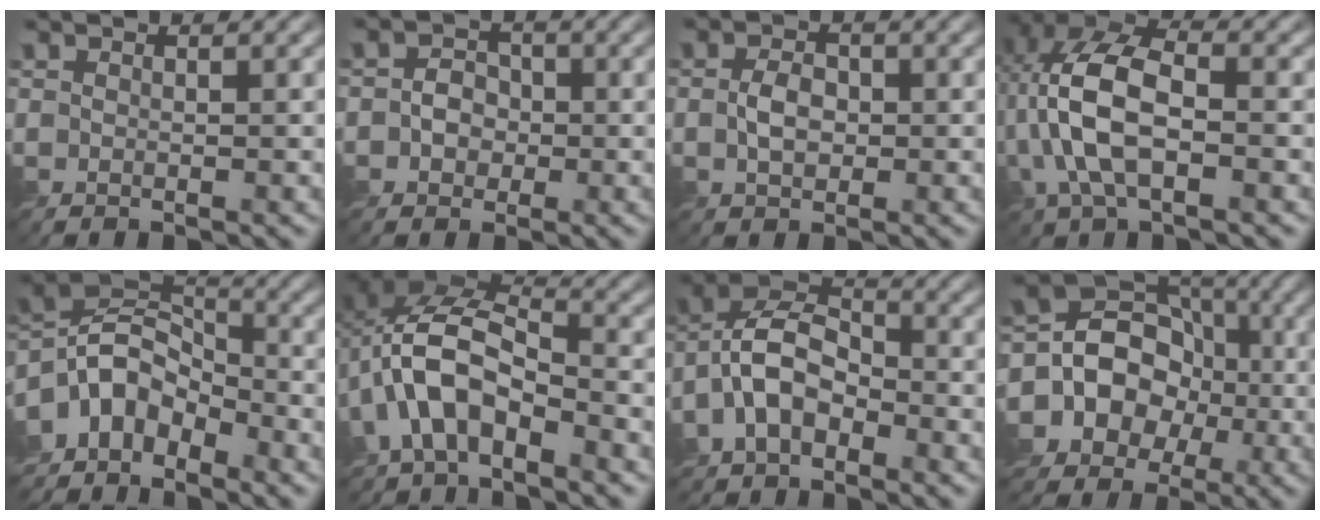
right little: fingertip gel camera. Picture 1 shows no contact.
{"total": 2.6, "force": [-0.3, 2.2, 1.2], "torque": [-0.003, 0.004, -0.016]}
{"total": 2.5, "force": [-0.2, 1.7, 1.8], "torque": [-0.037, 0.002, -0.005]}
{"total": 8.6, "force": [-0.9, 4.4, 7.4], "torque": [-0.166, 0.019, -0.021]}
{"total": 7.2, "force": [-4.9, 3.8, 3.6], "torque": [-0.067, 0.008, -0.105]}
{"total": 8.4, "force": [-3.0, 4.5, 6.5], "torque": [-0.134, 0.014, -0.066]}
{"total": 5.8, "force": [-2.6, 3.3, 4.0], "torque": [-0.082, 0.019, -0.058]}
{"total": 11.4, "force": [-3.2, 9.9, 4.5], "torque": [-0.077, 0.015, -0.072]}